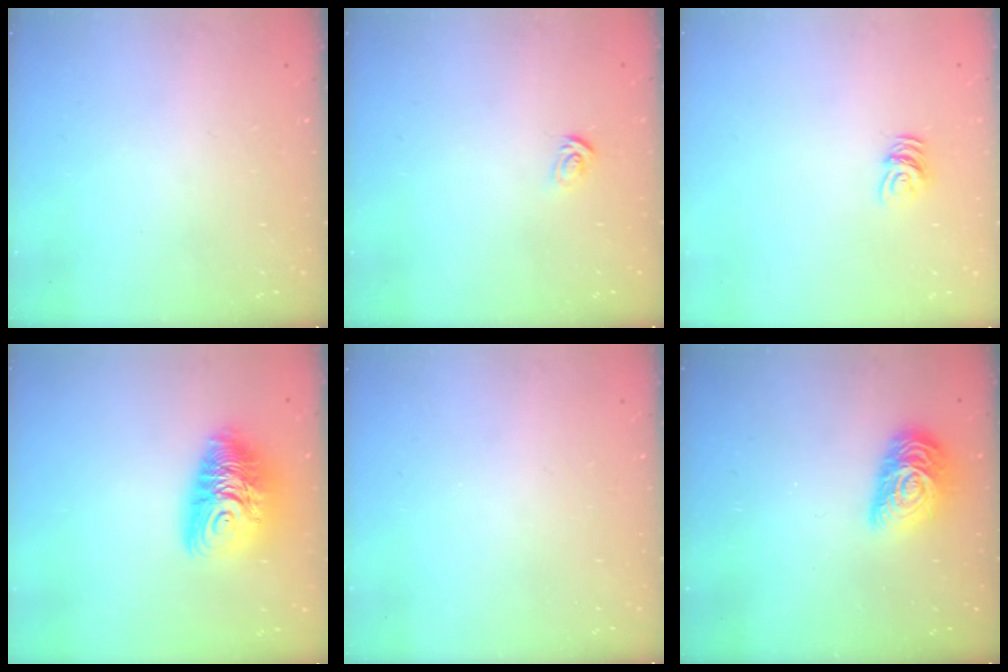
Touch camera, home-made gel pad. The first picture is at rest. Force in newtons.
{"total": 3.2, "press": 3.2, "slide": 0.3}
{"total": 5.0, "press": 4.9, "slide": 0.2}
{"total": 12.6, "press": 12.6, "slide": 1.2}
{"total": 0.0}
{"total": 13.1, "press": 13.1, "slide": 0.5}